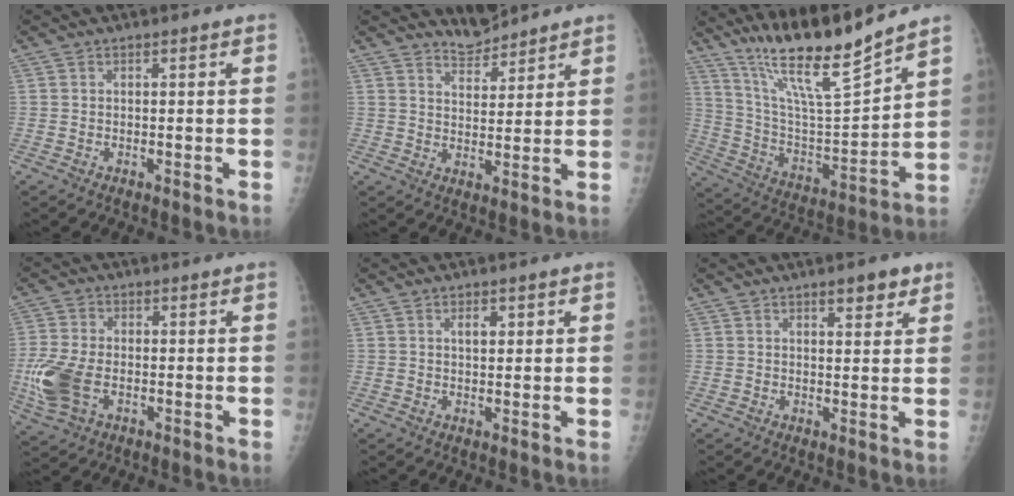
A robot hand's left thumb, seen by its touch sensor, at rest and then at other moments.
{"total": 4.1, "force": [4.0, 0.9, -0.2], "torque": [0.019, -0.033, 0.073]}
{"total": 17.2, "force": [14.4, 0.5, 9.5], "torque": [-0.146, -0.084, 0.269]}
{"total": 9.7, "force": [-2.3, 6.0, 7.4], "torque": [-0.173, 0.001, -0.042]}
{"total": 1.8, "force": [1.0, 0.9, 1.3], "torque": [-0.012, -0.002, 0.015]}
{"total": 4.0, "force": [2.8, 1.3, 2.6], "torque": [-0.018, -0.012, 0.037]}